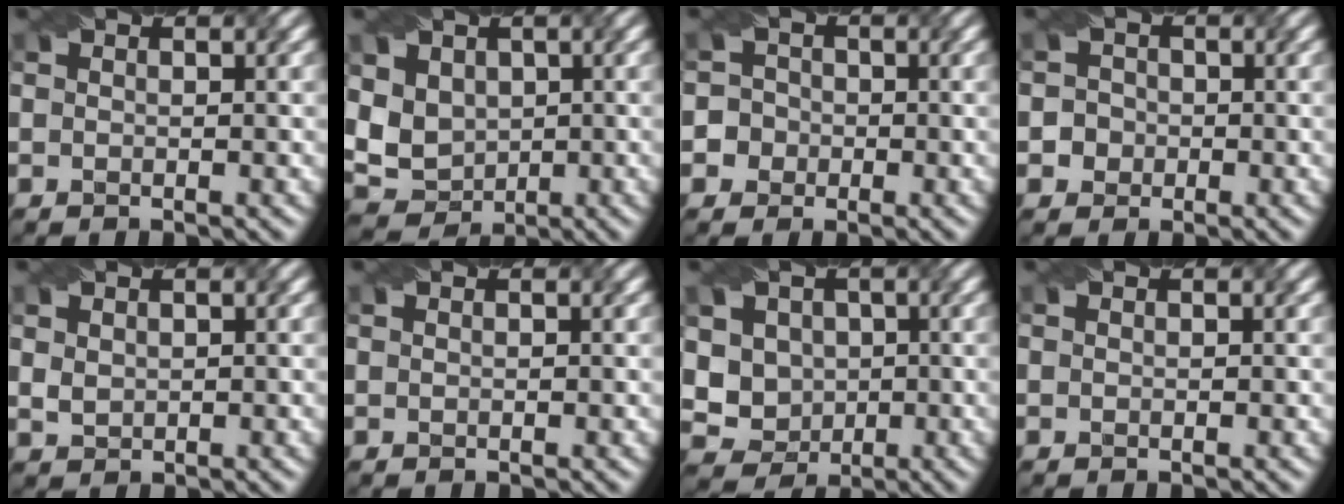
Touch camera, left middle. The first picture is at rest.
{"total": 4.4, "force": [1.3, 3.7, 2.1], "torque": [-0.055, 0.011, 0.029]}
{"total": 3.7, "force": [-1.1, 3.5, 0.3], "torque": [0.016, 0.019, -0.042]}
{"total": 2.2, "force": [-0.2, 2.2, 0.3], "torque": [0.020, 0.015, -0.018]}
{"total": 1.2, "force": [0.6, 0.9, 0.5], "torque": [-0.013, 0.001, 0.016]}
{"total": 0.0}
{"total": 4.5, "force": [0.9, 4.2, 1.6], "torque": [-0.032, 0.008, 0.015]}
{"total": 0.0}